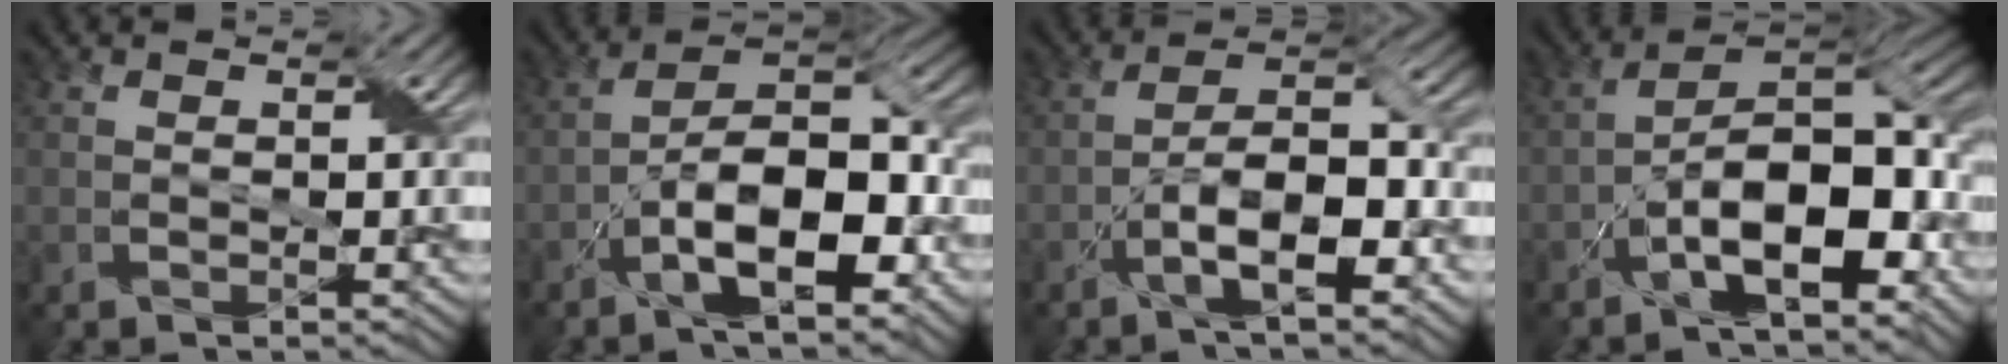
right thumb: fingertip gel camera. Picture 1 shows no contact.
{"total": 12.7, "force": [-5.7, 5.2, 10.1], "torque": [-0.168, -0.003, -0.106]}
{"total": 10.4, "force": [-4.7, 3.5, 8.6], "torque": [-0.144, 0.009, -0.087]}
{"total": 14.2, "force": [-5.6, 6.1, 11.5], "torque": [-0.183, -0.009, -0.105]}